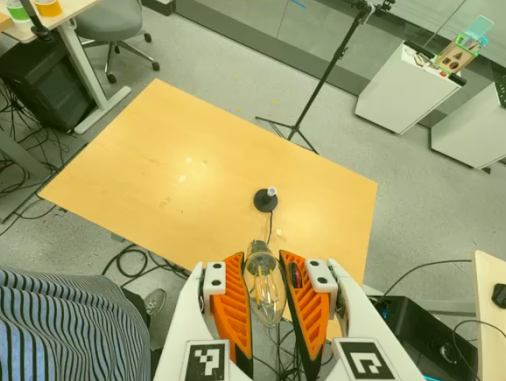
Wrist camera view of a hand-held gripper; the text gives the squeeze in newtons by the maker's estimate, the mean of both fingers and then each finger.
{"total": 23.0, "left": 24.5, "right": 21.6}